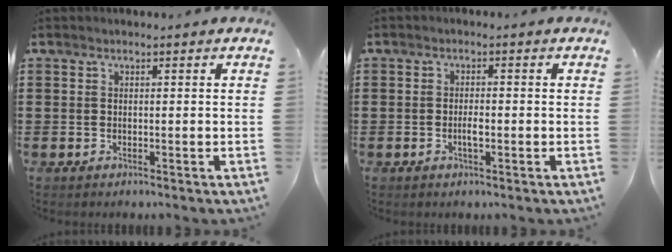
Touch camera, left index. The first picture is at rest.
{"total": 2.0, "force": [-0.6, 0.6, 1.8], "torque": [-0.043, -0.002, -0.012]}